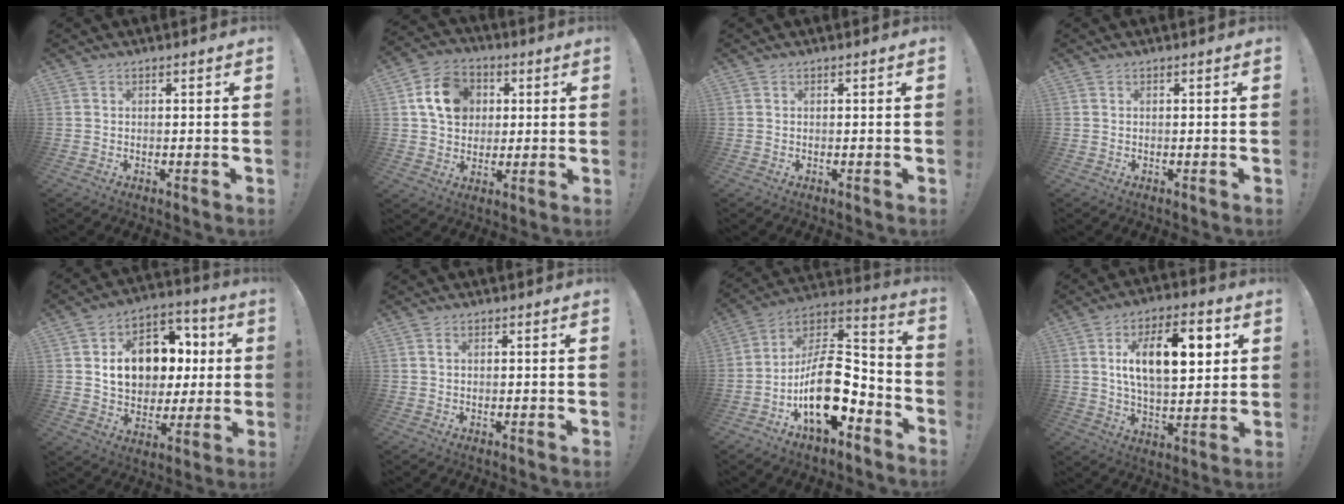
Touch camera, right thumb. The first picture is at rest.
{"total": 13.8, "force": [3.7, 11.2, 7.3], "torque": [-0.106, 0.003, 0.078]}
{"total": 0.0}
{"total": 0.0}
{"total": 15.5, "force": [3.1, 12.1, 9.2], "torque": [-0.127, -0.001, 0.072]}
{"total": 1.0, "force": [0.4, 0.6, 0.7], "torque": [-0.007, -0.001, 0.006]}
{"total": 19.5, "force": [-5.9, 11.1, 14.9], "torque": [-0.250, 0.034, -0.087]}
{"total": 16.8, "force": [5.1, 8.0, 13.9], "torque": [-0.216, 0.006, 0.079]}